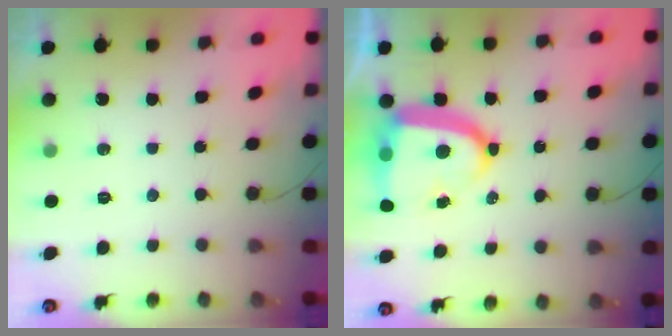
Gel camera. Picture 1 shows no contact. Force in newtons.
{"total": 16.0, "press": 15.9, "slide": 1.9}